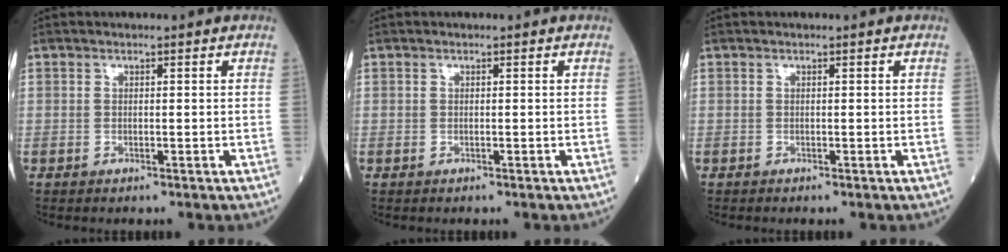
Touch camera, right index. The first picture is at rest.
{"total": 0.0}
{"total": 0.0}